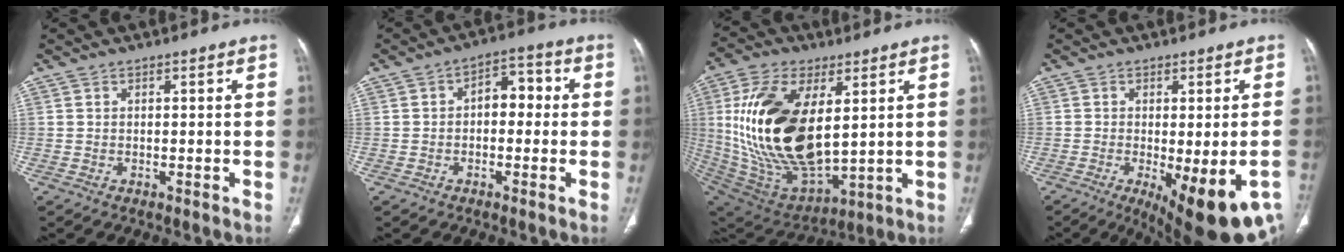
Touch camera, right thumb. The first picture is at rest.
{"total": 6.2, "force": [0.0, 4.0, 4.8], "torque": [-0.045, 0.026, -0.011]}
{"total": 26.2, "force": [4.4, 13.5, 22.0], "torque": [-0.427, -0.030, 0.095]}
{"total": 16.1, "force": [-7.2, 5.1, 13.5], "torque": [-0.139, -0.012, -0.088]}